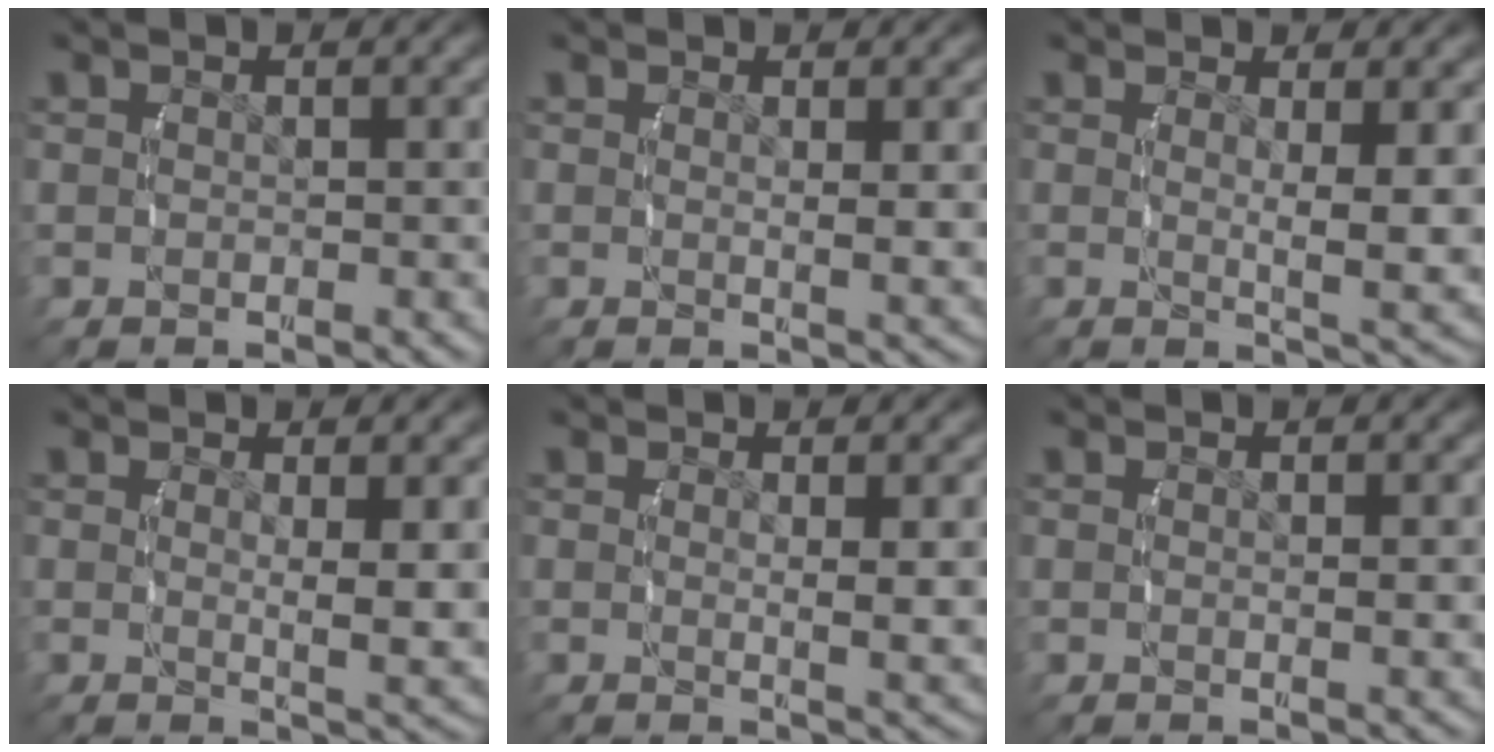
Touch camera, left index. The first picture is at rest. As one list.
[{"total": 1.7, "force": [0.6, -0.3, 1.6], "torque": [-0.028, -0.012, 0.012]}, {"total": 4.4, "force": [0.9, 0.0, 4.3], "torque": [-0.061, -0.012, 0.019]}, {"total": 3.5, "force": [1.0, -0.2, 3.4], "torque": [-0.049, -0.013, 0.019]}, {"total": 2.4, "force": [0.7, -0.3, 2.3], "torque": [-0.034, -0.011, 0.014]}, {"total": 0.7, "force": [0.2, -0.1, 0.6], "torque": [-0.019, -0.009, 0.005]}]